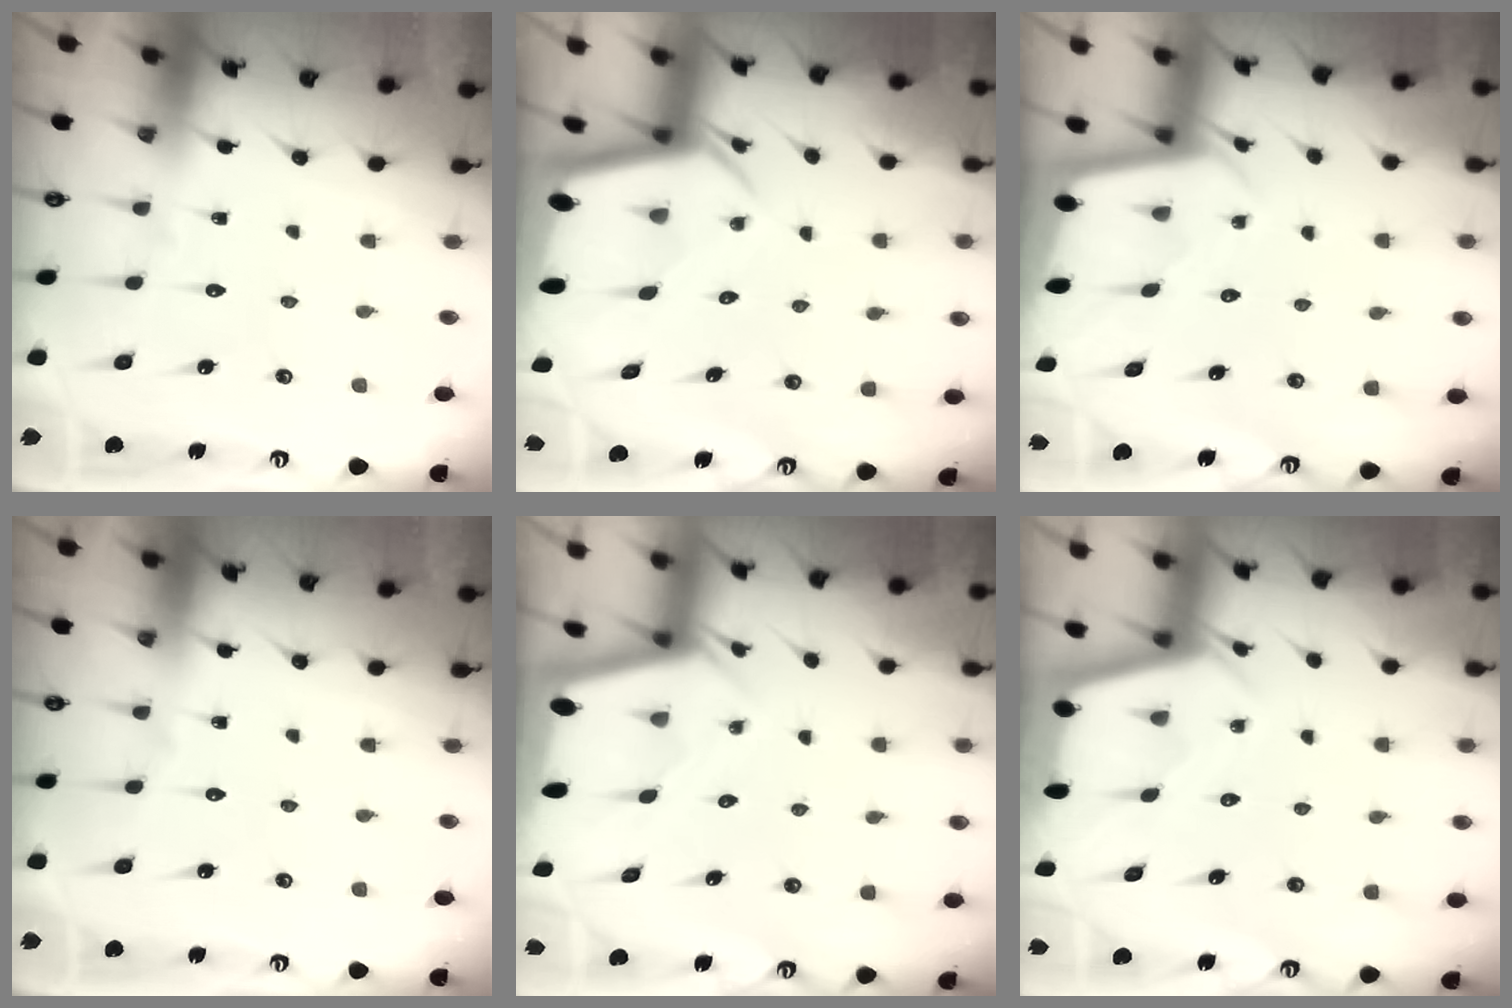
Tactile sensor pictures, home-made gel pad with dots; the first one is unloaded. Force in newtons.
{"total": 4.0, "press": 4.0, "slide": 0.3}
{"total": 2.0, "press": 2.0, "slide": 0.1}
{"total": 0.0}
{"total": 2.2, "press": 2.2, "slide": 0.0}
{"total": 2.4, "press": 2.4, "slide": 0.2}